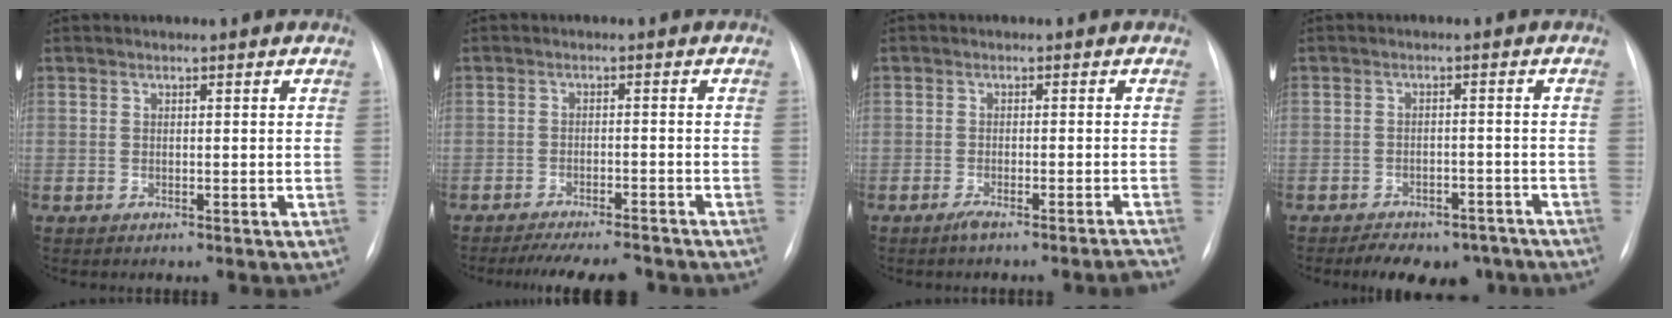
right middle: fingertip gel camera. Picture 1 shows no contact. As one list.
[{"total": 9.1, "force": [-8.3, 1.4, 3.4], "torque": [-0.043, -0.004, -0.116]}, {"total": 3.6, "force": [-3.1, -0.8, 1.7], "torque": [-0.024, 0.002, -0.048]}, {"total": 10.1, "force": [-8.1, 5.0, 3.5], "torque": [-0.042, 0.010, -0.101]}]